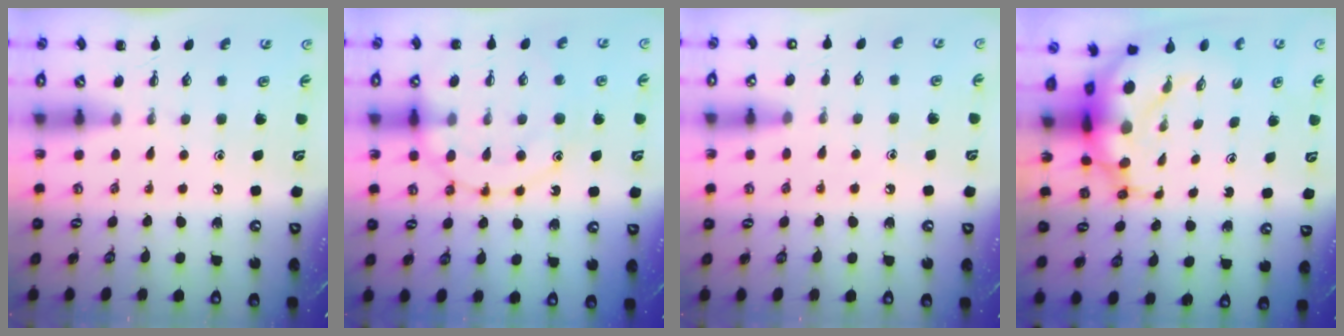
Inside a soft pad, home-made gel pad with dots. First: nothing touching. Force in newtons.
{"total": 13.8, "press": 13.7, "slide": 1.7}
{"total": 8.7, "press": 8.3, "slide": 2.4}
{"total": 10.6, "press": 10.3, "slide": 2.5}